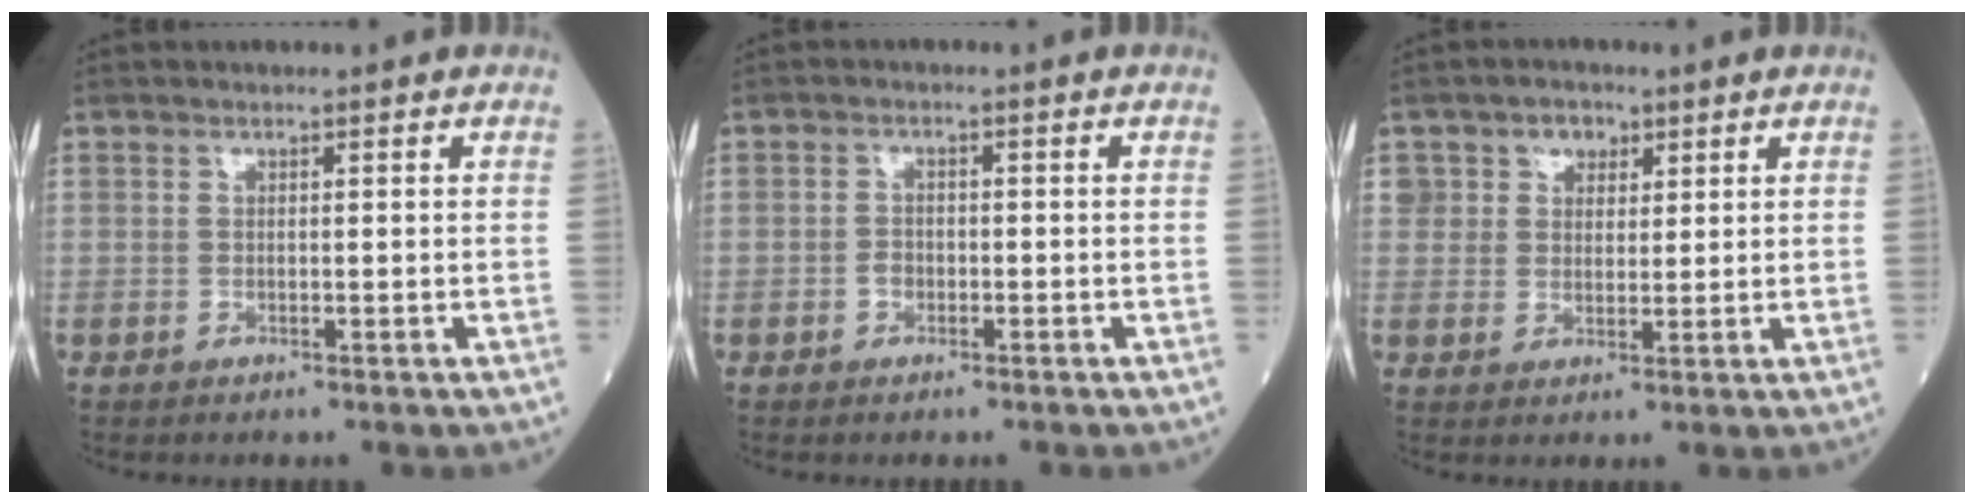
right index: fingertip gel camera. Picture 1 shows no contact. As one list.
[{"total": 1.5, "force": [-0.7, 1.1, 0.7], "torque": [-0.010, 0.006, -0.012]}, {"total": 4.4, "force": [2.1, 3.6, 1.3], "torque": [-0.014, 0.004, 0.036]}]